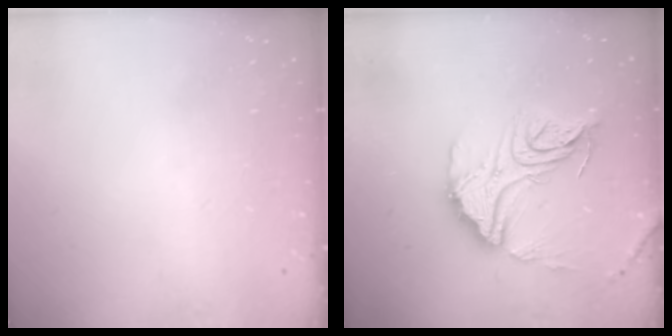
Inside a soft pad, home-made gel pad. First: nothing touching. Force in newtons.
{"total": 18.4, "press": 18.3, "slide": 1.8}